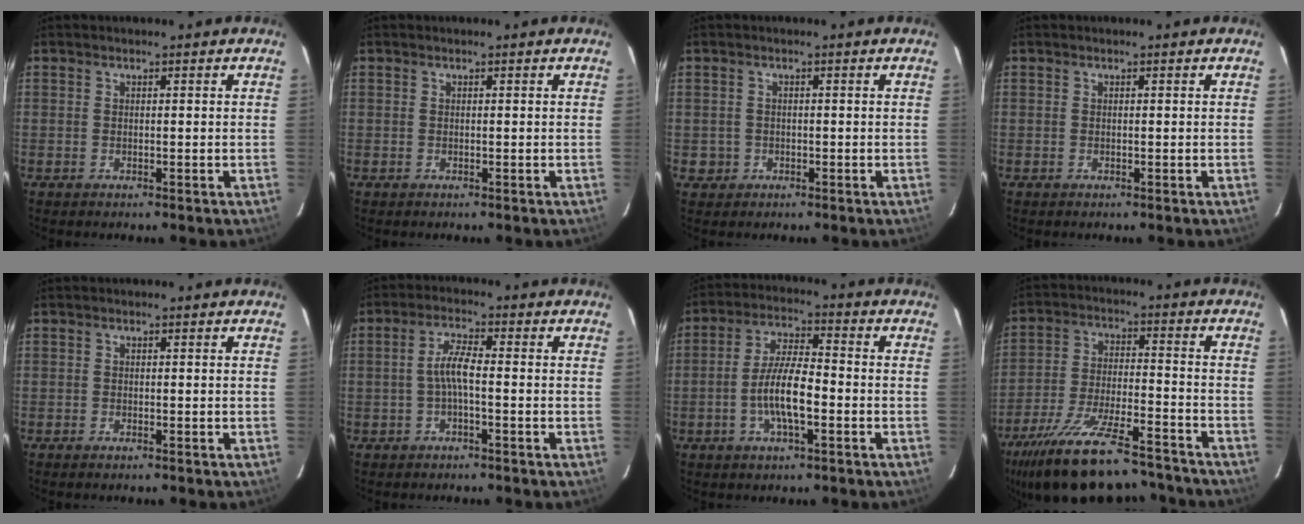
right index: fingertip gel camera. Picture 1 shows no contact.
{"total": 0.0}
{"total": 2.4, "force": [-0.5, 2.3, 0.0], "torque": [0.001, 0.009, -0.003]}
{"total": 0.0}
{"total": 0.7, "force": [-0.6, 0.2, 0.2], "torque": [-0.007, -0.002, -0.013]}
{"total": 3.9, "force": [-1.0, 0.6, 3.7], "torque": [-0.076, 0.010, -0.021]}
{"total": 8.8, "force": [-2.7, 2.3, 8.0], "torque": [-0.159, 0.003, -0.050]}
{"total": 23.6, "force": [-19.8, 5.9, 11.4], "torque": [-0.221, -0.038, -0.302]}